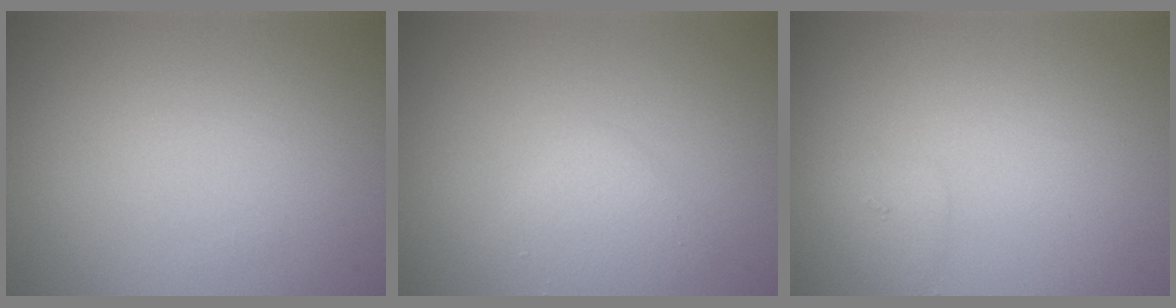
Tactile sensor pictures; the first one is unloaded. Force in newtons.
{"total": 1.8, "press": 1.8, "slide": 0.1}
{"total": 0.5, "press": 0.5, "slide": 0.0}